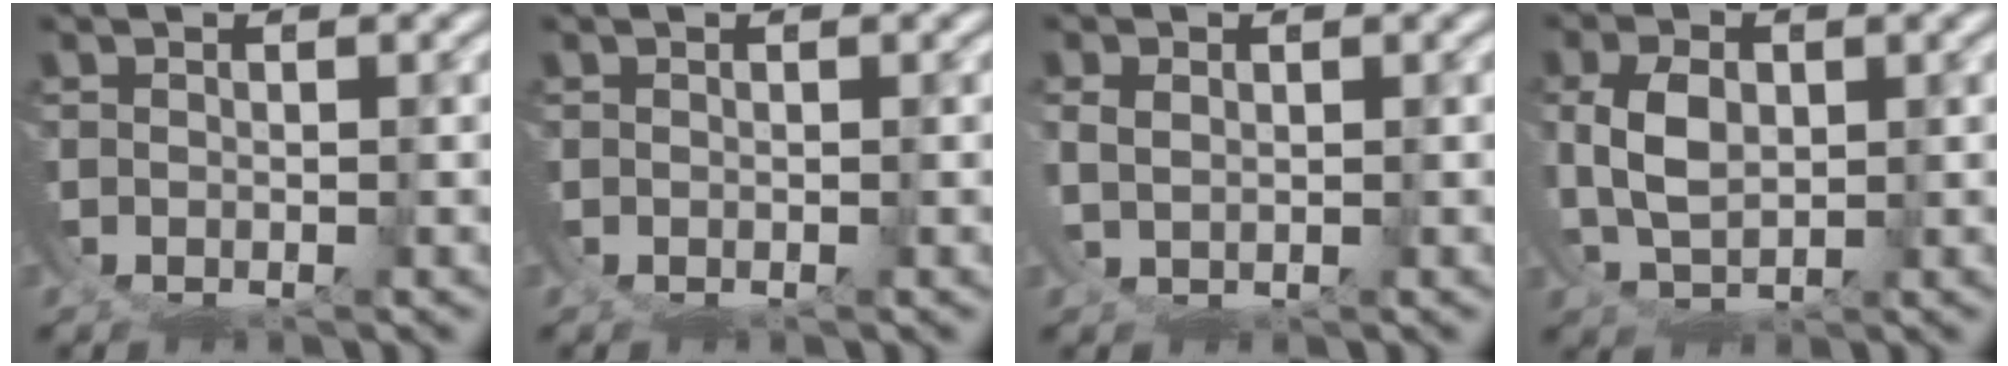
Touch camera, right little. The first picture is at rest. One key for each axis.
{"total": 0.0}
{"total": 1.4, "fx": 0.9, "fy": 0.4, "fz": 1.0, "tx": -0.018, "ty": -0.003, "tz": 0.027}
{"total": 3.9, "fx": 0.8, "fy": 2.3, "fz": 3.0, "tx": -0.066, "ty": -0.010, "tz": 0.027}